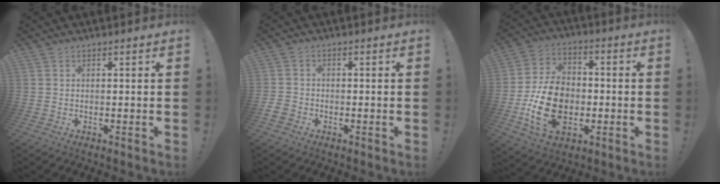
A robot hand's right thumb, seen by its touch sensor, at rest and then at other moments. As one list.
[{"total": 3.2, "force": [-2.0, 2.1, 1.3], "torque": [-0.036, 0.004, -0.038]}, {"total": 19.1, "force": [-4.5, 13.7, 12.6], "torque": [-0.224, 0.026, -0.069]}]